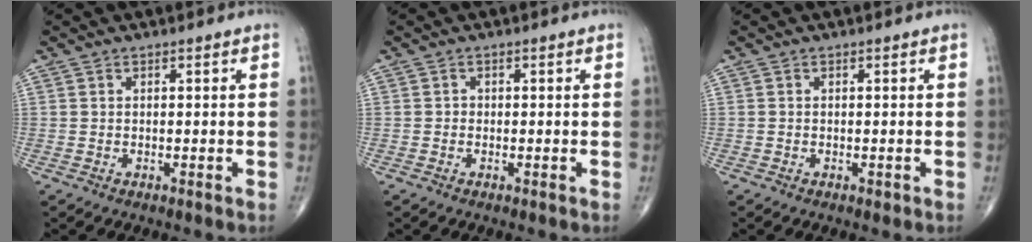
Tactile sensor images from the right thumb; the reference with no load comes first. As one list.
[{"total": 0.6, "force": [-0.2, 0.6, 0.2], "torque": [0.002, 0.003, -0.008]}, {"total": 0.5, "force": [-0.2, 0.3, 0.3], "torque": [-0.005, -0.001, -0.004]}]